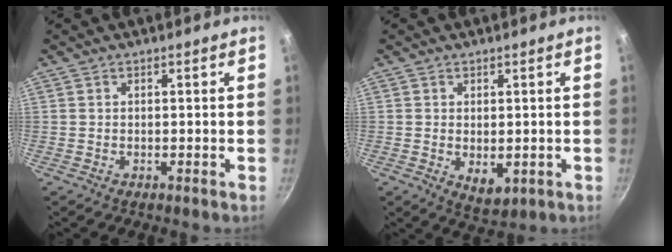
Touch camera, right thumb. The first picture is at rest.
{"total": 4.6, "force": [-0.4, 2.9, 3.6], "torque": [-0.045, -0.012, 0.003]}